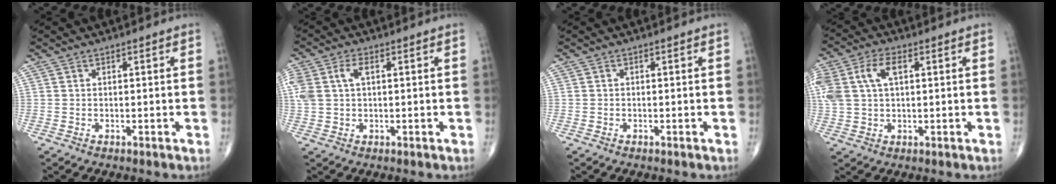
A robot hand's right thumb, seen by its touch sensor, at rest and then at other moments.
{"total": 7.3, "force": [2.1, 4.3, 5.6], "torque": [-0.145, 0.019, 0.046]}
{"total": 0.0}
{"total": 12.3, "force": [3.6, 7.3, 9.2], "torque": [-0.233, 0.016, 0.070]}